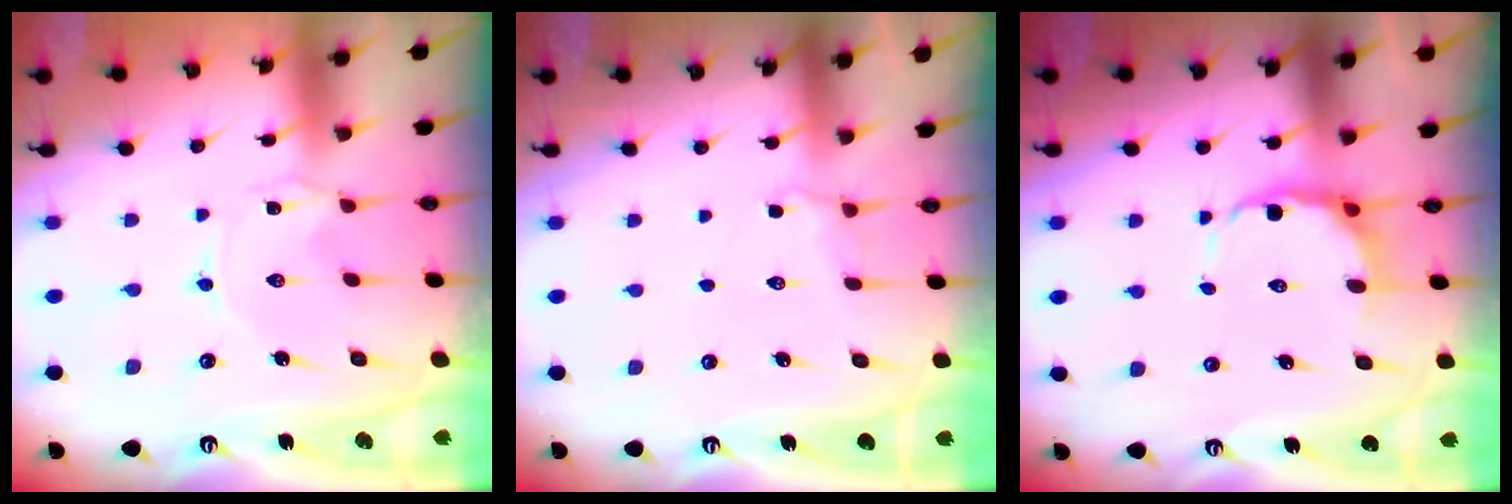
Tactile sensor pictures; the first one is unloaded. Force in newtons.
{"total": 4.9, "press": 4.7, "slide": 1.4}
{"total": 7.2, "press": 6.8, "slide": 2.3}